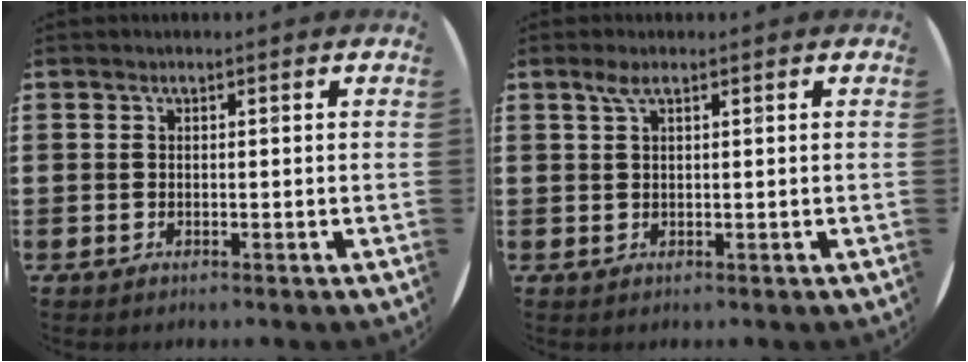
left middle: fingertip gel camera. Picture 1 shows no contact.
{"total": 1.7, "force": [0.9, 0.3, 1.4], "torque": [-0.030, 0.004, 0.014]}